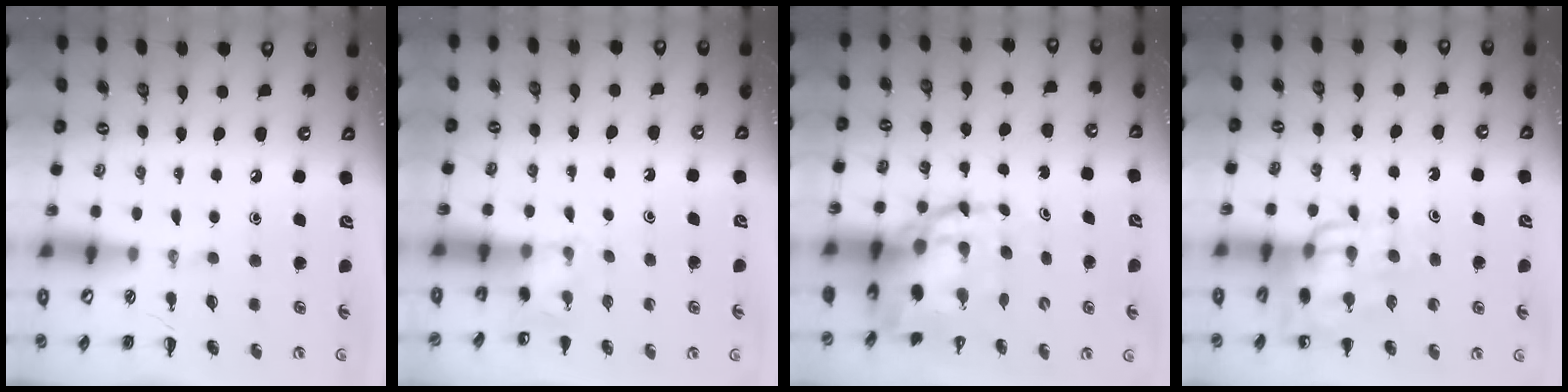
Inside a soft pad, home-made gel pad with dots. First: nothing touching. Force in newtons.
{"total": 3.9, "press": 3.7, "slide": 1.0}
{"total": 9.7, "press": 9.3, "slide": 2.6}
{"total": 12.4, "press": 12.0, "slide": 3.0}